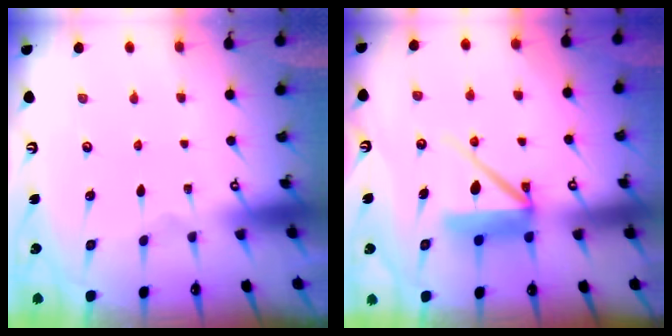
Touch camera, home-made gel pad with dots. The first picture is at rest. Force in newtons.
{"total": 9.6, "press": 9.5, "slide": 1.0}